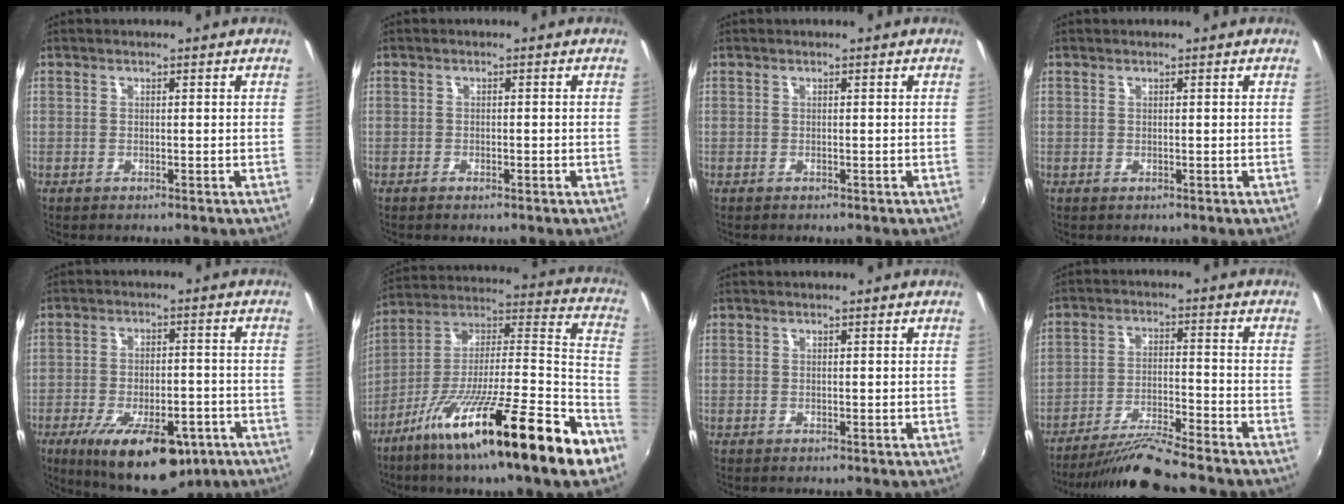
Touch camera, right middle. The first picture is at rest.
{"total": 1.0, "force": [-0.8, 0.4, 0.5], "torque": [-0.010, -0.004, -0.015]}
{"total": 0.0}
{"total": 0.0}
{"total": 17.9, "force": [-10.4, 7.4, 12.5], "torque": [-0.229, -0.034, -0.146]}
{"total": 27.2, "force": [-15.6, 2.3, 22.1], "torque": [-0.314, -0.020, -0.264]}
{"total": 0.0}
{"total": 10.4, "force": [-9.5, -0.8, 4.2], "torque": [-0.094, -0.007, -0.168]}